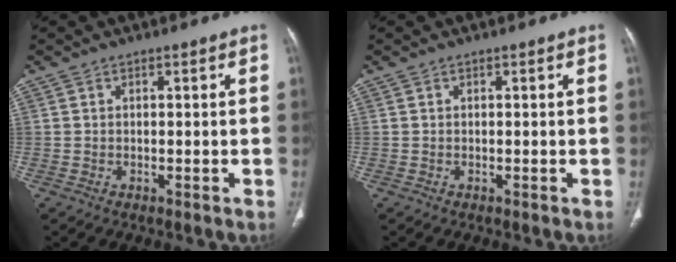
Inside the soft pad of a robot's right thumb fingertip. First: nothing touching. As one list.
[{"total": 0.0}]